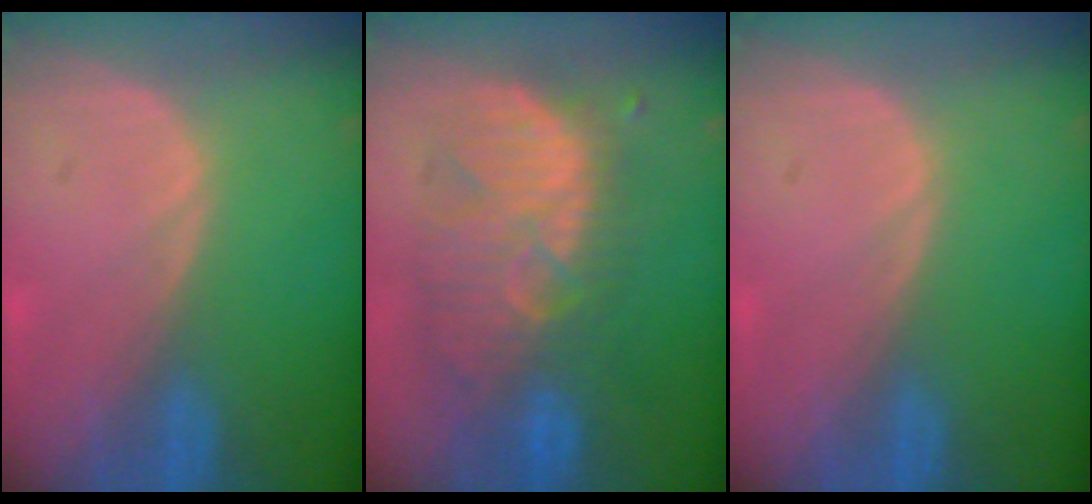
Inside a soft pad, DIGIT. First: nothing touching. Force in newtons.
{"total": 9.9, "press": 9.7, "slide": 2.0}
{"total": 0.0}